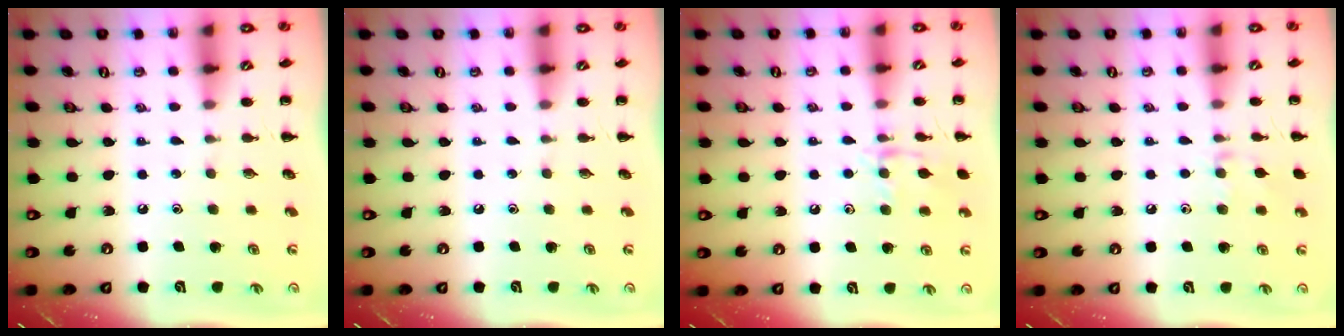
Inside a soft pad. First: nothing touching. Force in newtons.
{"total": 0.0}
{"total": 10.3, "press": 10.3, "slide": 0.9}
{"total": 6.9, "press": 6.7, "slide": 1.8}